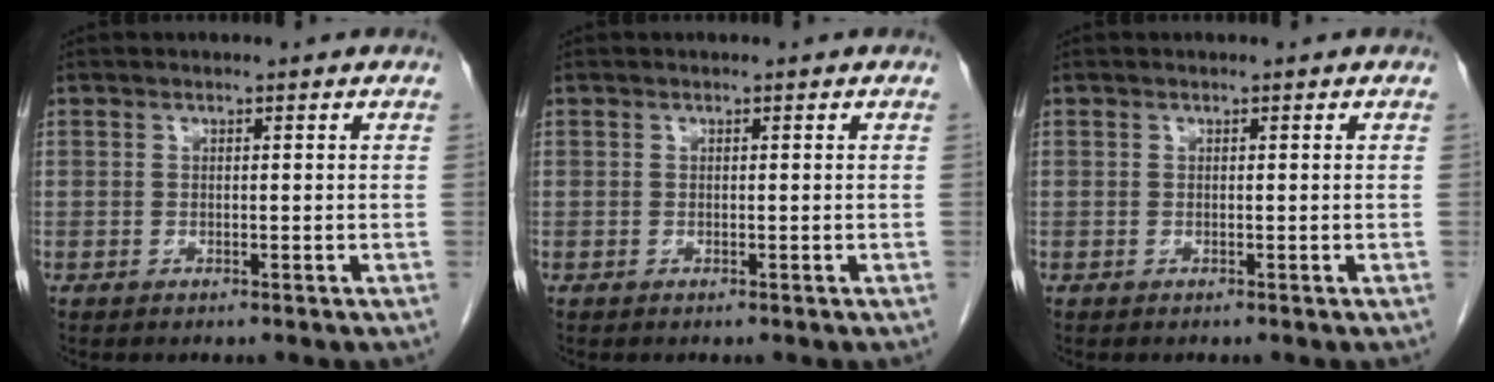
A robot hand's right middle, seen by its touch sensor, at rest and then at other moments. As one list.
[{"total": 0.0}, {"total": 0.0}]